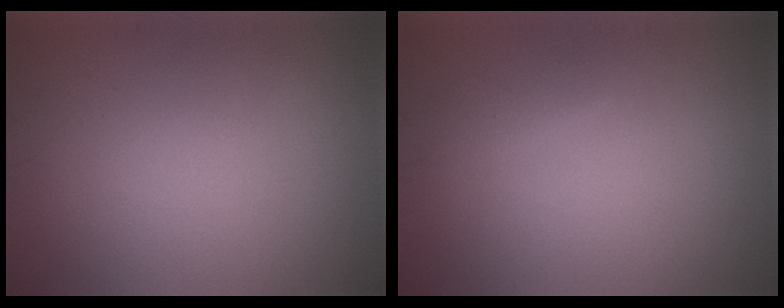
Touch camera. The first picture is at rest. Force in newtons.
{"total": 0.9, "press": 0.9, "slide": 0.1}